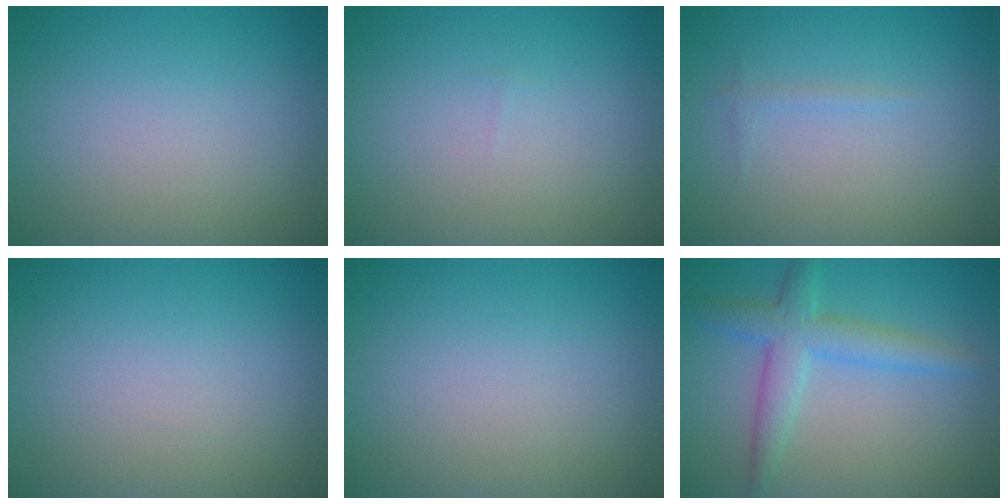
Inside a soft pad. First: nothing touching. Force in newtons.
{"total": 0.0}
{"total": 0.6, "press": 0.6, "slide": 0.1}
{"total": 0.0}
{"total": 0.0}
{"total": 4.2, "press": 4.2, "slide": 0.2}